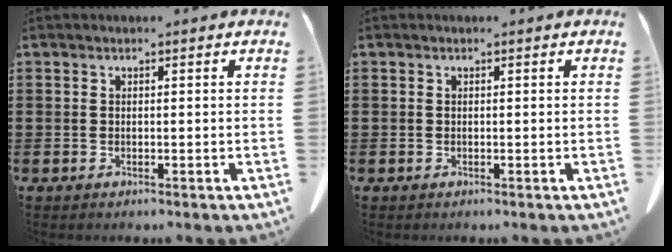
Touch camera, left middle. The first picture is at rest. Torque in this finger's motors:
{"motor_torque": [-0.09, 0.06, -0.03, 0.00]}